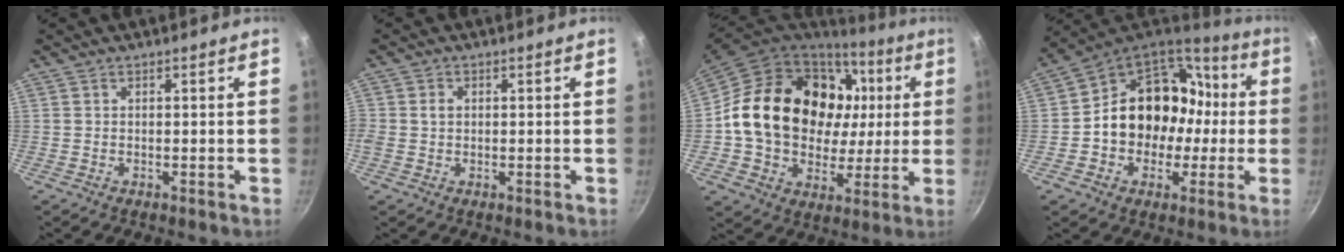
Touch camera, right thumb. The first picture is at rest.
{"total": 2.0, "force": [0.1, 1.7, 1.0], "torque": [-0.016, 0.005, -0.001]}
{"total": 25.3, "force": [4.8, 19.4, 15.4], "torque": [-0.234, 0.019, 0.093]}
{"total": 19.7, "force": [-0.7, 16.5, 10.8], "torque": [-0.135, 0.059, -0.007]}